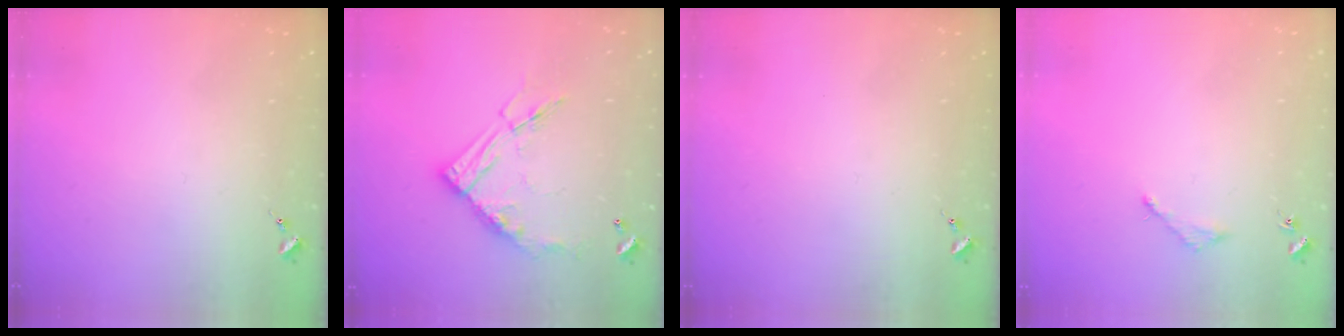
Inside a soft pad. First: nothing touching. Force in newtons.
{"total": 15.2, "press": 15.1, "slide": 1.7}
{"total": 0.0}
{"total": 3.0, "press": 3.0, "slide": 0.4}